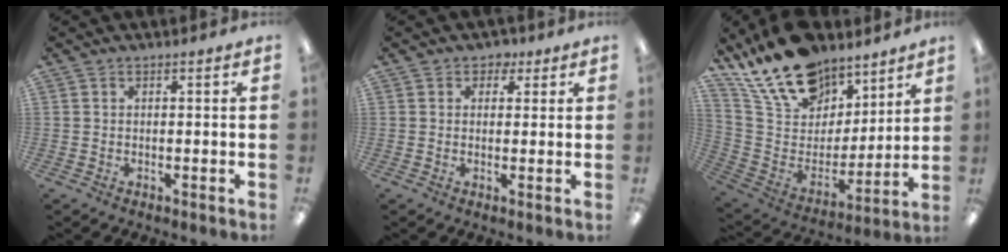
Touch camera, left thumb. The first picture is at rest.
{"total": 2.6, "force": [1.3, 2.2, 0.7], "torque": [0.000, 0.001, 0.020]}
{"total": 20.6, "force": [15.4, 11.2, 7.8], "torque": [-0.161, -0.097, 0.286]}